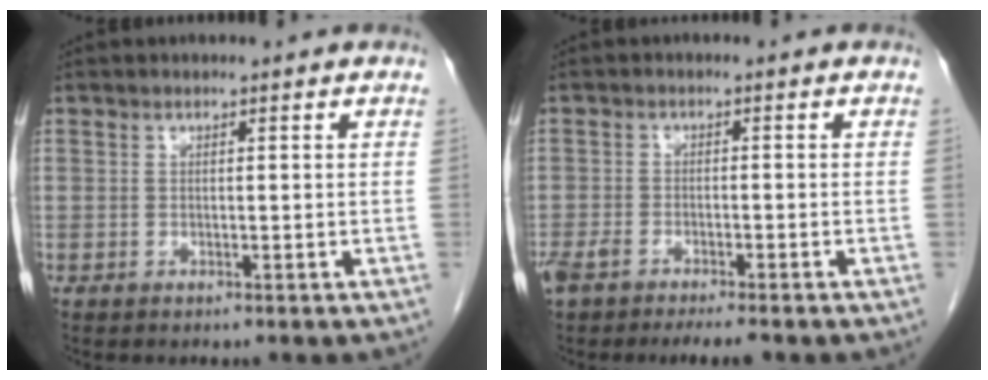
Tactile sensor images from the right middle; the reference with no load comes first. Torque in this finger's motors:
{"motor_torque": [0.41, -0.28, 0.09, 0.05]}